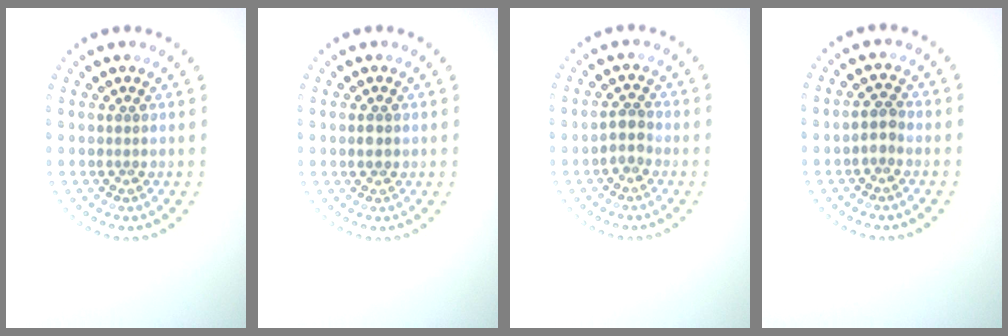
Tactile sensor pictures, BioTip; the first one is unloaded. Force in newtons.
{"total": 1.3, "press": 1.3, "slide": 0.1}
{"total": 1.7, "press": 1.4, "slide": 1.0}
{"total": 1.4, "press": 1.3, "slide": 0.4}